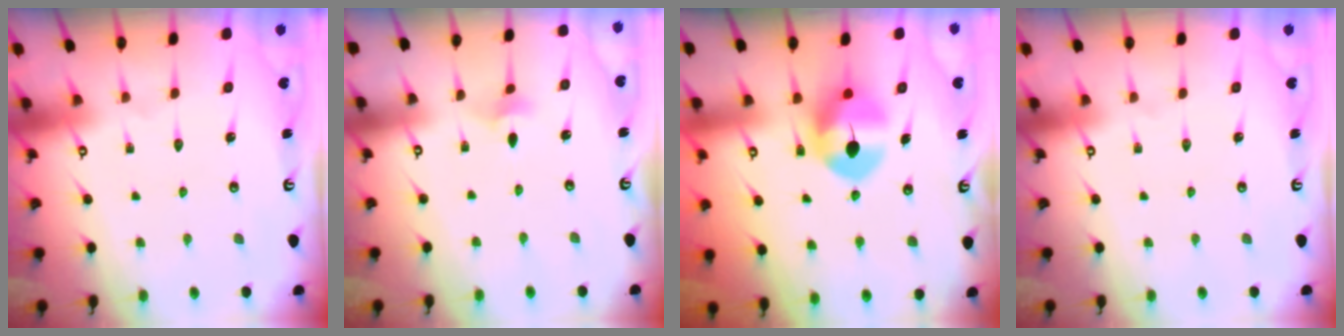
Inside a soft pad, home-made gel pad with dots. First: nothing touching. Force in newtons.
{"total": 2.8, "press": 2.8, "slide": 0.6}
{"total": 8.4, "press": 8.3, "slide": 1.3}
{"total": 0.0}